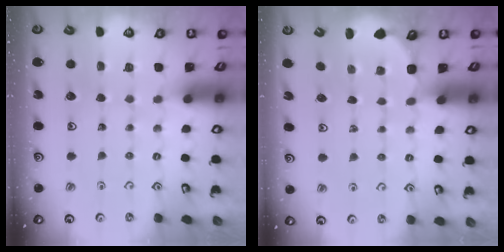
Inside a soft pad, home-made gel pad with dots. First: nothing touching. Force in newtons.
{"total": 2.5, "press": 2.2, "slide": 1.2}